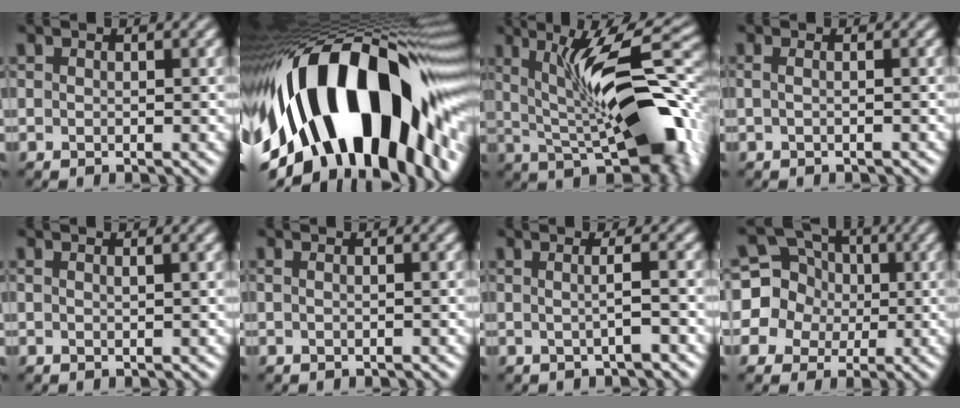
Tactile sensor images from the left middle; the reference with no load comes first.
{"total": 20.9, "force": [-2.0, 10.8, 17.7], "torque": [-0.300, -0.010, -0.042]}
{"total": 13.6, "force": [1.6, 5.2, 12.5], "torque": [-0.177, 0.003, 0.022]}
{"total": 1.1, "force": [0.0, 0.4, 1.0], "torque": [-0.018, -0.004, -0.011]}
{"total": 1.2, "force": [0.5, 0.5, 0.9], "torque": [-0.009, 0.003, 0.000]}
{"total": 0.5, "force": [-0.1, 0.2, 0.5], "torque": [-0.011, -0.004, -0.006]}
{"total": 2.4, "force": [0.1, 0.6, 2.3], "torque": [-0.032, 0.005, -0.007]}
{"total": 7.9, "force": [-0.1, 7.6, 1.9], "torque": [-0.056, 0.021, -0.032]}